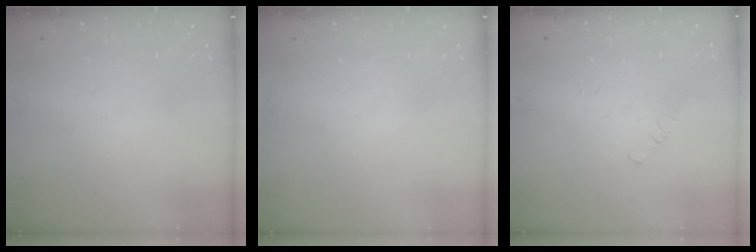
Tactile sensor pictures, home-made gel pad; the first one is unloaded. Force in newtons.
{"total": 0.0}
{"total": 1.0, "press": 0.9, "slide": 0.2}